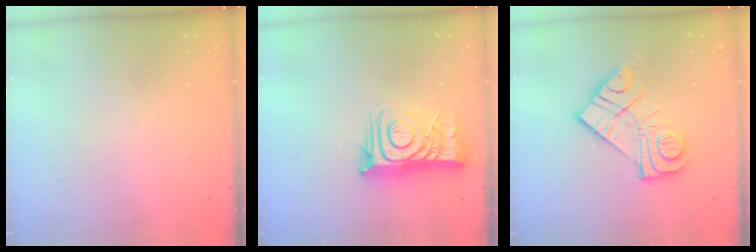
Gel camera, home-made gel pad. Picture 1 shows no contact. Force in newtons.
{"total": 12.3, "press": 12.3, "slide": 1.3}
{"total": 16.4, "press": 16.3, "slide": 1.4}